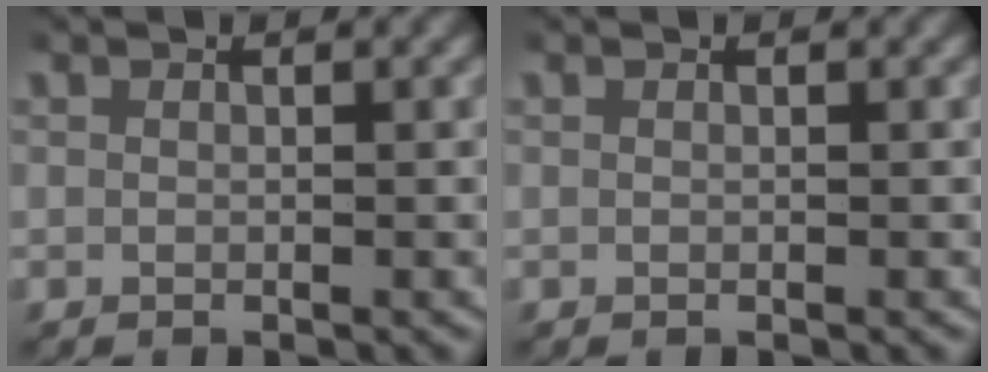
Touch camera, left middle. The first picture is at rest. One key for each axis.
{"total": 0.0}